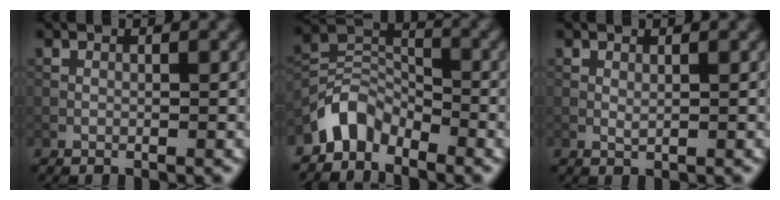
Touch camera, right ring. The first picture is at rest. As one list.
[{"total": 4.4, "force": [-3.5, 2.1, 1.4], "torque": [-0.018, 0.008, -0.079]}, {"total": 0.5, "force": [0.2, 0.2, 0.4], "torque": [-0.011, -0.001, 0.004]}]